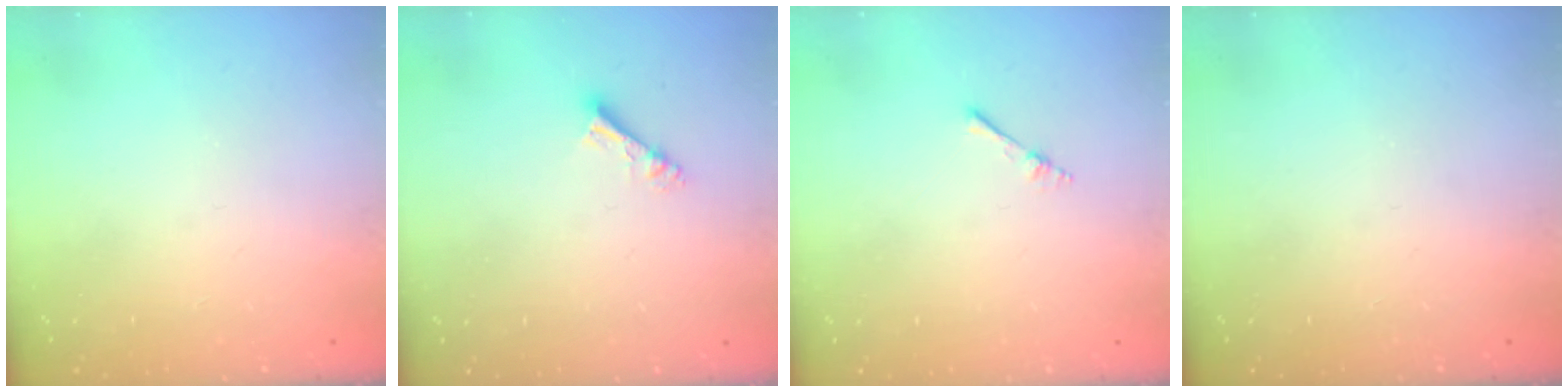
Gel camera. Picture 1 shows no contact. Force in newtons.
{"total": 3.7, "press": 3.7, "slide": 0.5}
{"total": 2.2, "press": 2.1, "slide": 0.3}
{"total": 0.0}